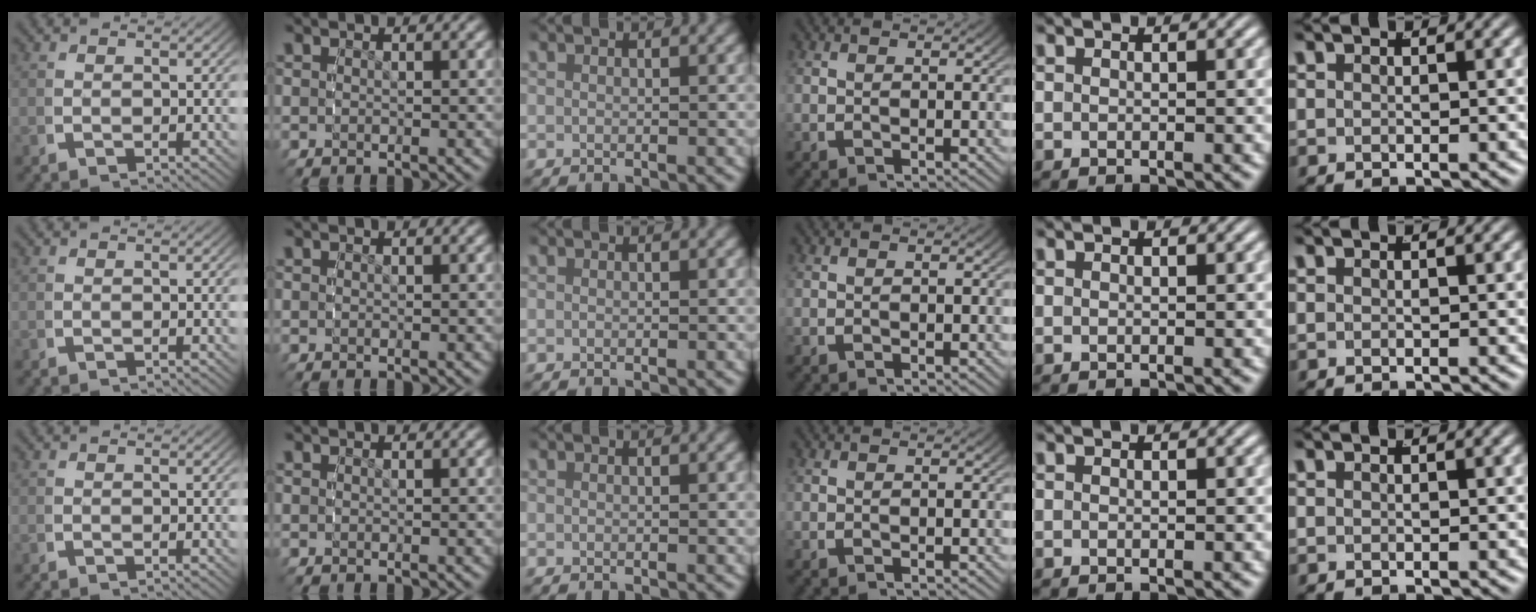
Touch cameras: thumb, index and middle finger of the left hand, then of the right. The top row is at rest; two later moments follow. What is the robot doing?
{"motion": "reach", "object": "stress ball aka squeeze ball"}